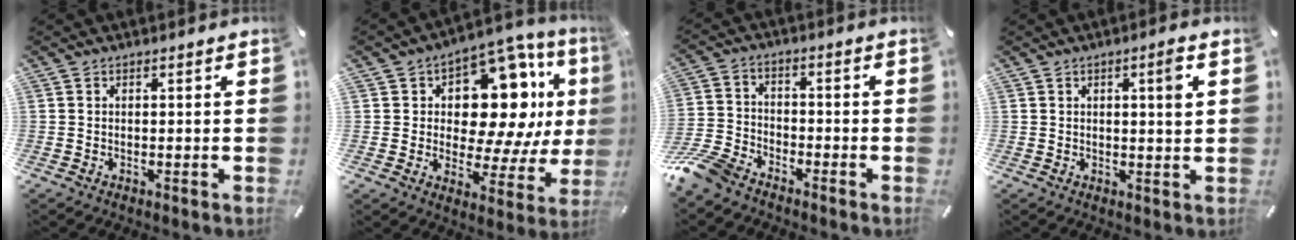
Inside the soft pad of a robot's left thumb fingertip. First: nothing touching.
{"total": 17.1, "force": [5.9, 10.4, 12.2], "torque": [-0.168, -0.046, 0.099]}
{"total": 9.0, "force": [-7.5, 3.7, 3.4], "torque": [-0.089, 0.028, -0.150]}
{"total": 4.1, "force": [1.3, 0.7, 3.8], "torque": [-0.053, -0.008, 0.014]}